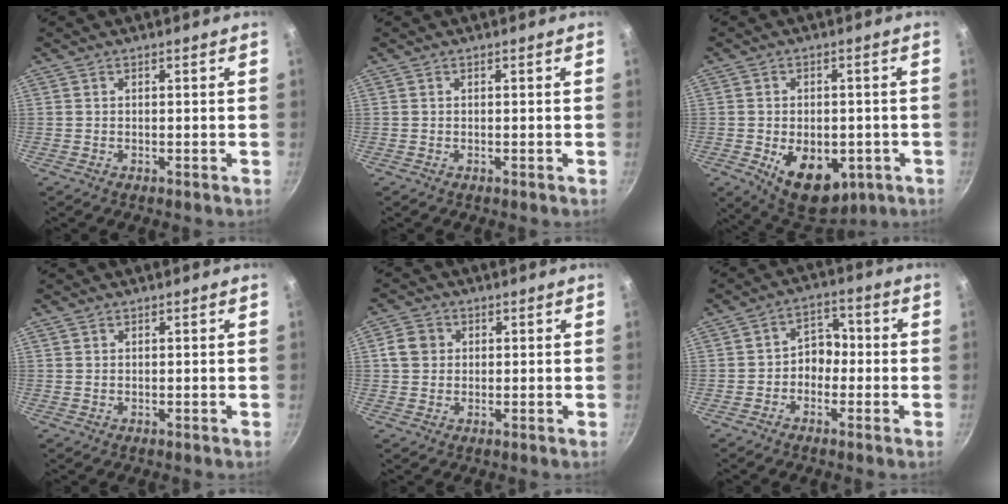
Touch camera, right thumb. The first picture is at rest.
{"total": 0.0}
{"total": 13.4, "force": [-3.9, 8.5, 9.5], "torque": [-0.102, -0.003, -0.038]}
{"total": 0.6, "force": [0.4, 0.5, 0.1], "torque": [-0.002, -0.001, 0.006]}
{"total": 4.7, "force": [0.9, 4.1, 2.0], "torque": [-0.018, 0.007, 0.010]}
{"total": 5.3, "force": [-1.1, 4.3, 3.0], "torque": [0.002, 0.025, -0.029]}